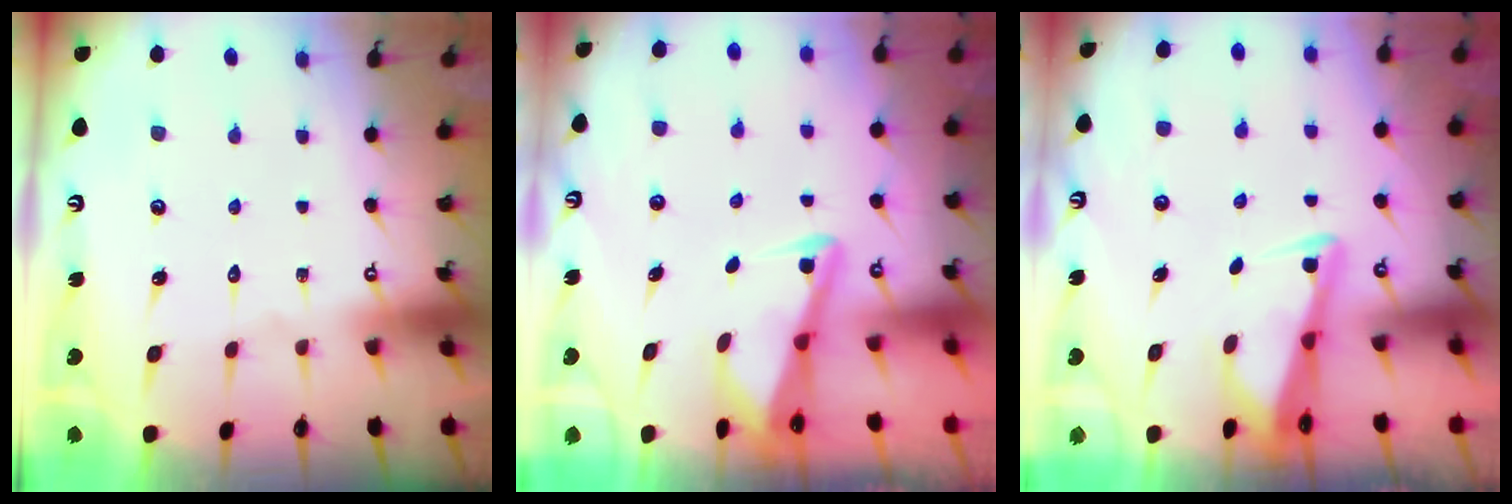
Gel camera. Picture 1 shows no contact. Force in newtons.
{"total": 2.8, "press": 2.8, "slide": 0.4}
{"total": 2.7, "press": 2.7, "slide": 0.3}